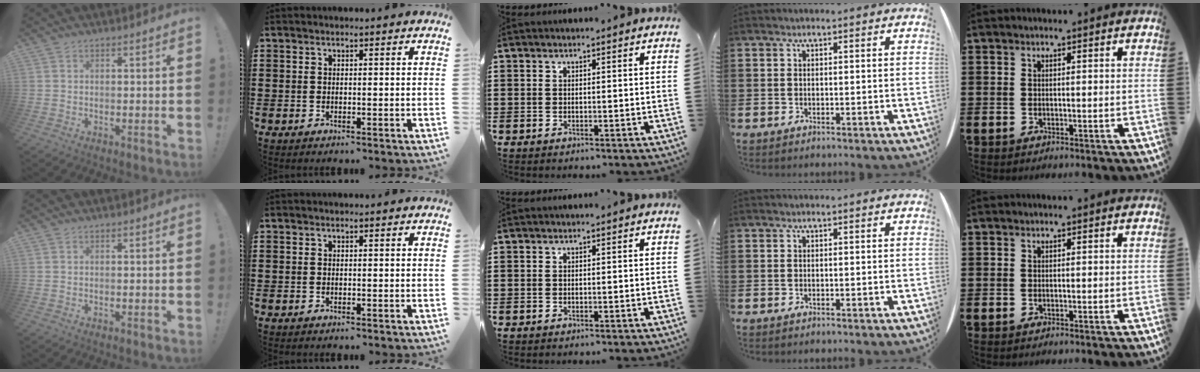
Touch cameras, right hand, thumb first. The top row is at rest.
{}